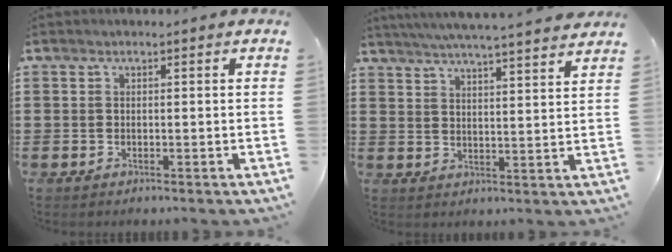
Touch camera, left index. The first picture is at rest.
{"total": 5.2, "force": [4.8, -0.6, 1.8], "torque": [-0.051, -0.028, 0.084]}